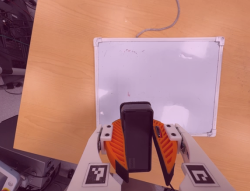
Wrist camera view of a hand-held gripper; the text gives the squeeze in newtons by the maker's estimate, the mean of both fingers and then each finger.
{"total": 9.5, "left": 9.3, "right": 9.7}